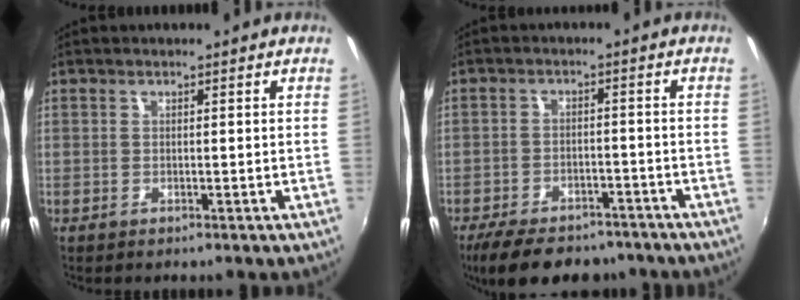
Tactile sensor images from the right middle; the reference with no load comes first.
{"total": 14.1, "force": [-11.0, 6.1, 6.3], "torque": [-0.143, -0.011, -0.160]}